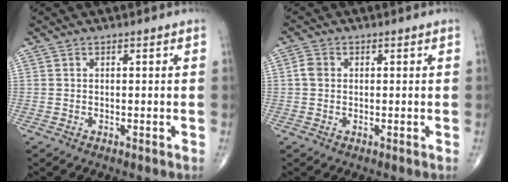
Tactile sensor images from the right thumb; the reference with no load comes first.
{"total": 2.2, "force": [0.2, 1.9, 1.2], "torque": [-0.021, 0.006, 0.000]}